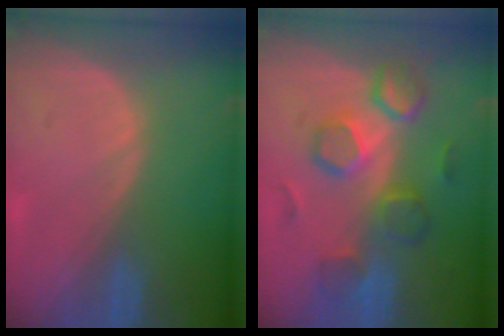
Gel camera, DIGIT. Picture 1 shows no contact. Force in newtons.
{"total": 8.6, "press": 8.5, "slide": 1.5}